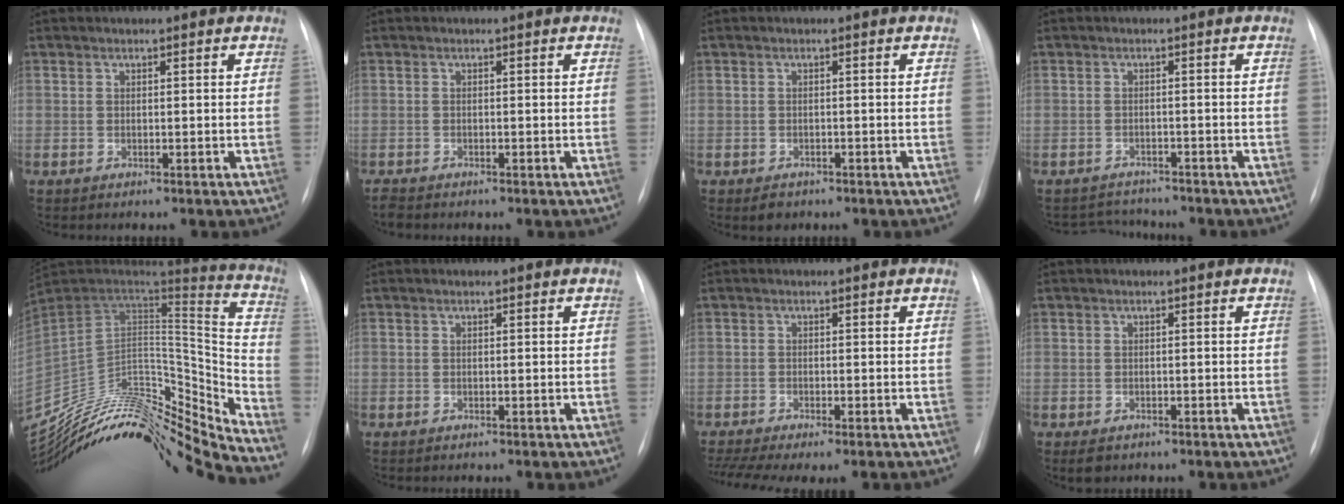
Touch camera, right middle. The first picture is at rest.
{"total": 1.2, "force": [-1.1, 0.2, 0.2], "torque": [-0.008, -0.004, -0.017]}
{"total": 2.0, "force": [-1.3, 1.3, 0.7], "torque": [-0.011, 0.001, -0.014]}
{"total": 3.9, "force": [-3.7, 1.0, -0.5], "torque": [0.002, 0.002, -0.056]}
{"total": 28.3, "force": [-25.5, 4.2, 11.5], "torque": [-0.191, 0.018, -0.406]}
{"total": 0.0}
{"total": 9.1, "force": [-7.0, 2.1, 5.5], "torque": [-0.099, -0.002, -0.108]}
{"total": 2.0, "force": [-1.3, 1.3, 0.8], "torque": [-0.012, -0.001, -0.013]}